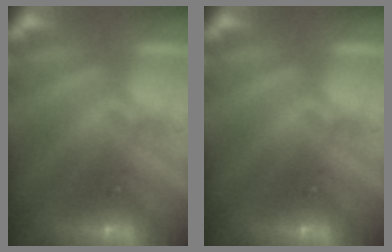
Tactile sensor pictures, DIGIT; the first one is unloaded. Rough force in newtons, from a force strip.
{"total": 0.0}